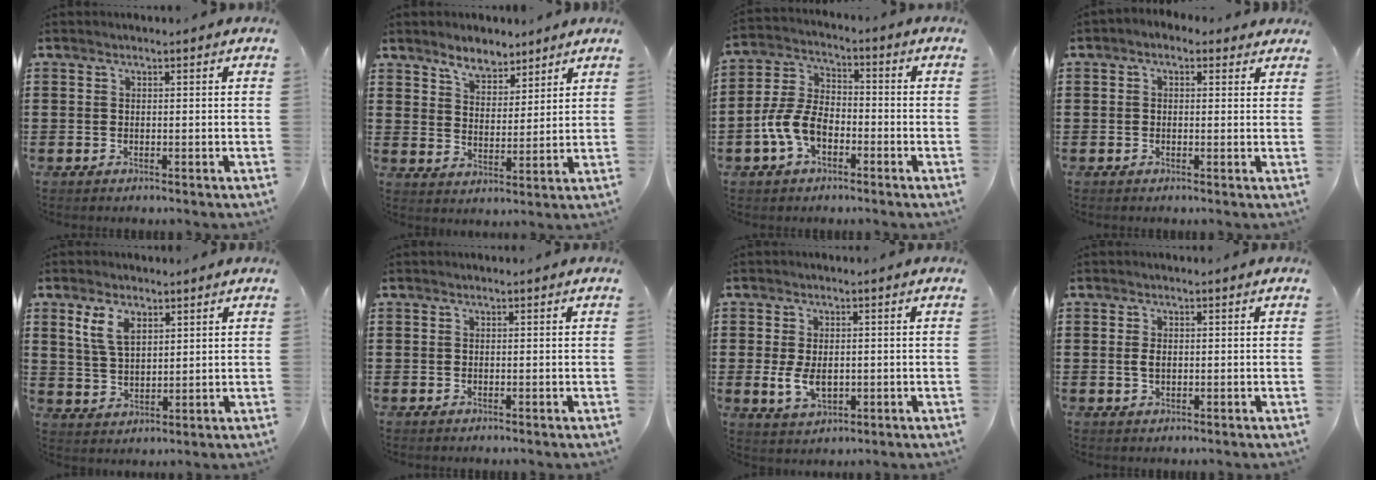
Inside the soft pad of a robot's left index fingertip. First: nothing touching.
{"total": 5.0, "force": [4.5, 2.0, 0.7], "torque": [-0.024, -0.010, 0.082]}
{"total": 7.4, "force": [-3.3, 4.5, 4.9], "torque": [-0.136, 0.004, -0.073]}
{"total": 1.2, "force": [0.2, 1.1, 0.6], "torque": [-0.015, 0.007, 0.001]}
{"total": 5.7, "force": [3.1, 3.2, 3.5], "torque": [-0.074, 0.006, 0.055]}
{"total": 0.0}
{"total": 4.7, "force": [-0.3, 2.9, 3.6], "torque": [-0.076, -0.001, -0.011]}
{"total": 1.7, "force": [0.0, 1.0, 1.4], "torque": [-0.037, 0.000, -0.003]}